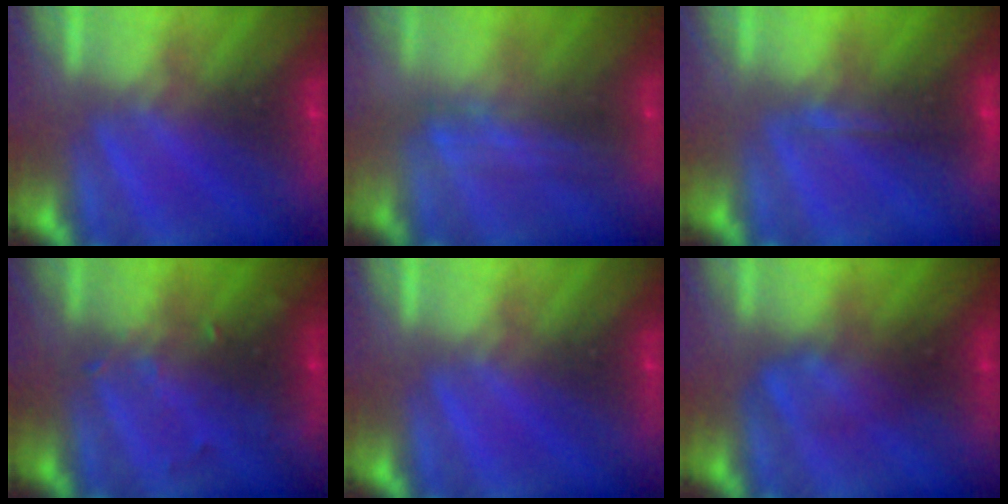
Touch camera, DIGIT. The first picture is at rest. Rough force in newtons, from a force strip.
{"total": 2.4}
{"total": 1.7}
{"total": 3.1}
{"total": 0.0}
{"total": 2.6}